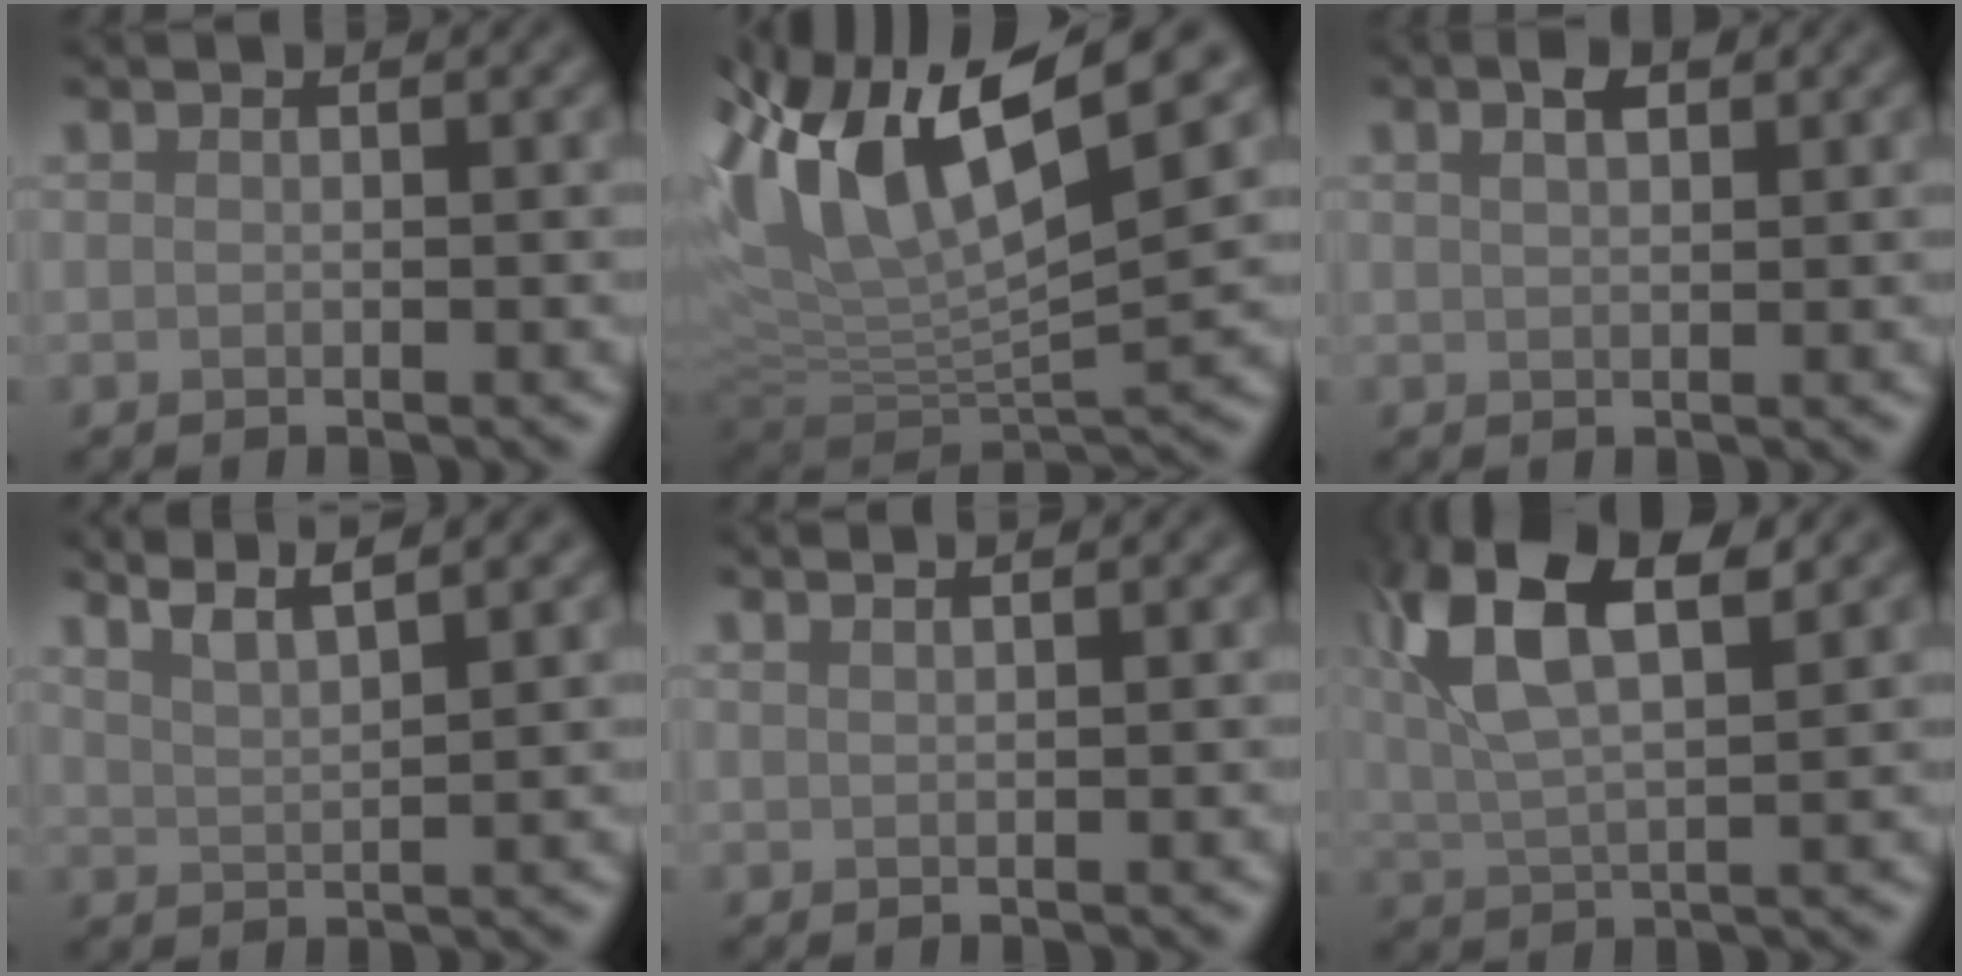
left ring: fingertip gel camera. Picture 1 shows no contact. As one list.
[{"total": 14.3, "force": [6.9, 5.5, 11.3], "torque": [-0.229, 0.027, 0.122]}, {"total": 2.1, "force": [1.1, 0.9, 1.5], "torque": [-0.026, 0.007, 0.020]}, {"total": 5.6, "force": [4.3, 1.3, 3.3], "torque": [-0.032, 0.030, 0.042]}, {"total": 2.4, "force": [1.7, 0.9, 1.4], "torque": [0.000, 0.004, -0.003]}, {"total": 10.7, "force": [4.7, 4.2, 8.7], "torque": [-0.186, 0.019, 0.082]}]